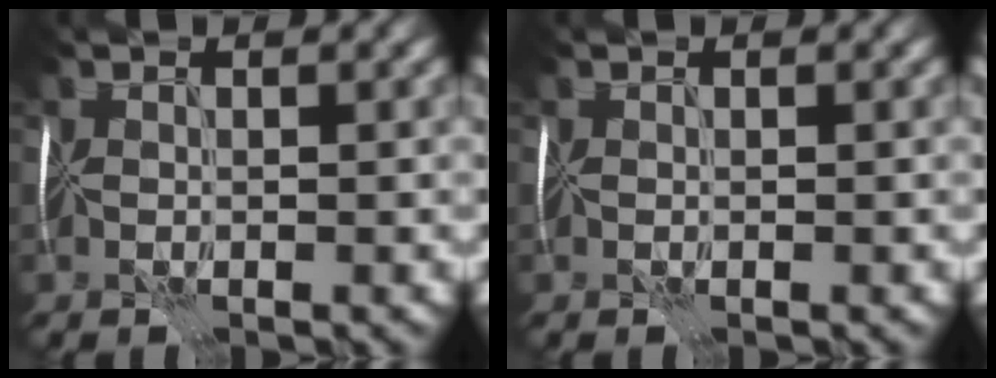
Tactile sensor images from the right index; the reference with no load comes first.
{"total": 0.0}